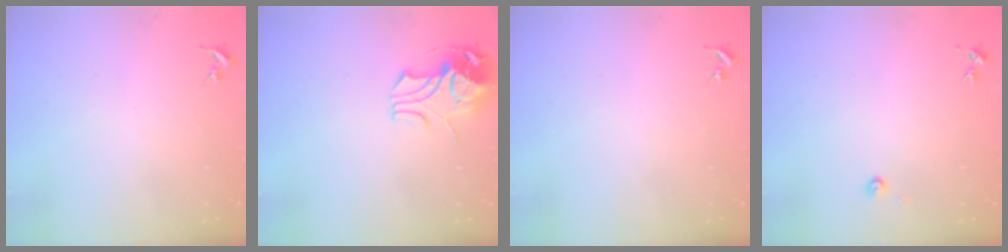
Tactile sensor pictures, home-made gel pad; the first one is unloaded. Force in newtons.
{"total": 9.0, "press": 8.9, "slide": 0.9}
{"total": 0.0}
{"total": 4.3, "press": 4.2, "slide": 0.6}